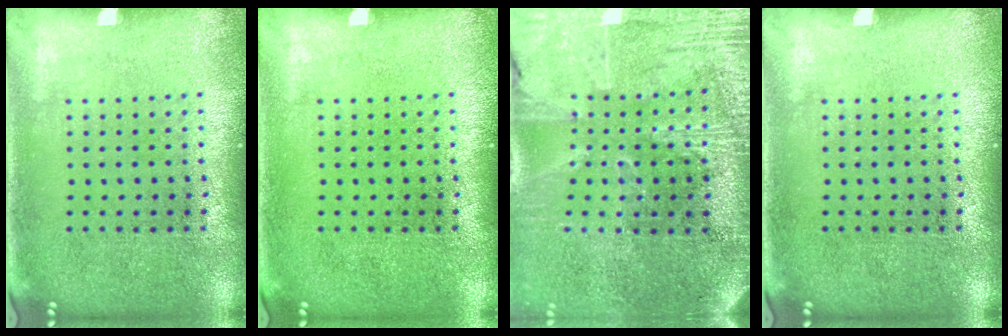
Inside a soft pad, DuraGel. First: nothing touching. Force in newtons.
{"total": 0.0}
{"total": 3.5, "press": 3.3, "slide": 1.0}
{"total": 0.0}